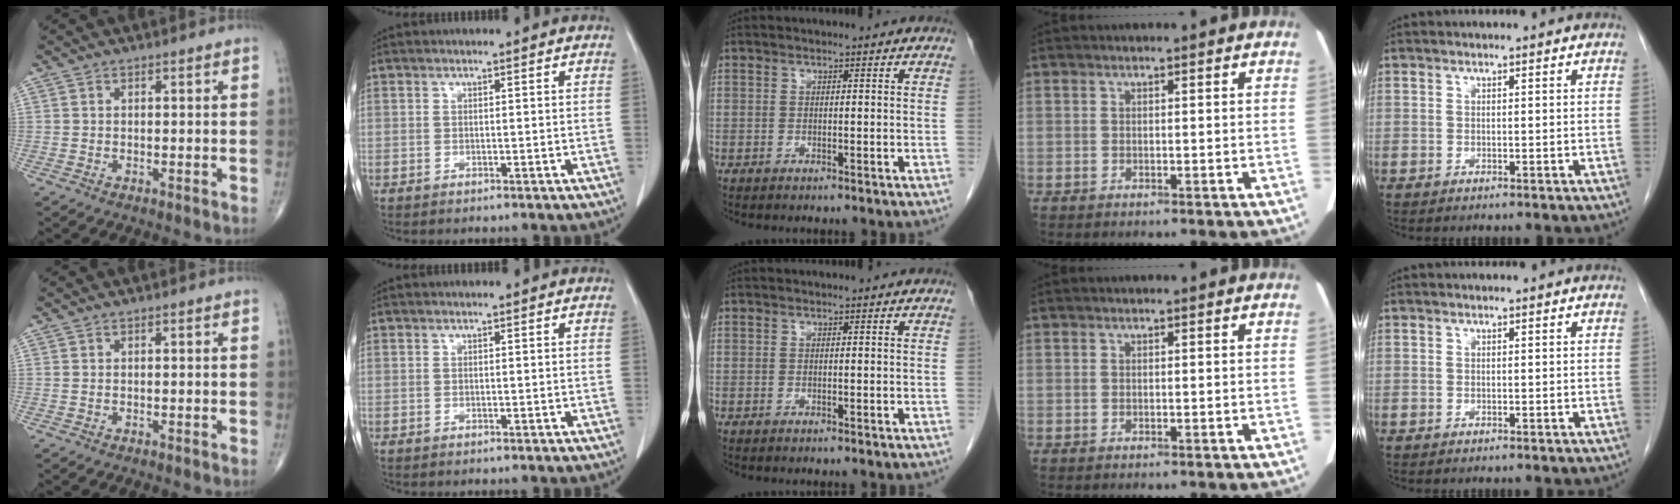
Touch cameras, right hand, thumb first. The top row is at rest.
{}